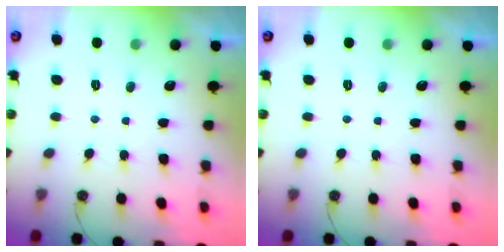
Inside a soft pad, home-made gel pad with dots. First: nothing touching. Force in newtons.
{"total": 0.8, "press": 0.5, "slide": 0.6}